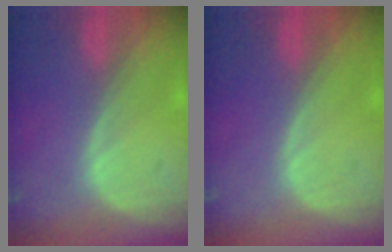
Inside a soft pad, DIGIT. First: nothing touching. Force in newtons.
{"total": 0.0}